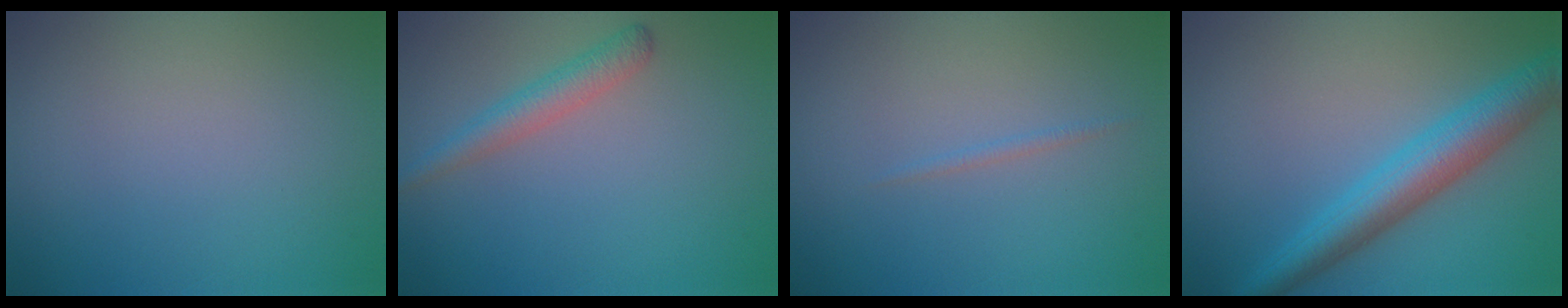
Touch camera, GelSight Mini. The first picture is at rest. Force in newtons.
{"total": 2.3, "press": 2.3, "slide": 0.0}
{"total": 0.5, "press": 0.5, "slide": 0.1}
{"total": 5.3, "press": 5.3, "slide": 0.2}